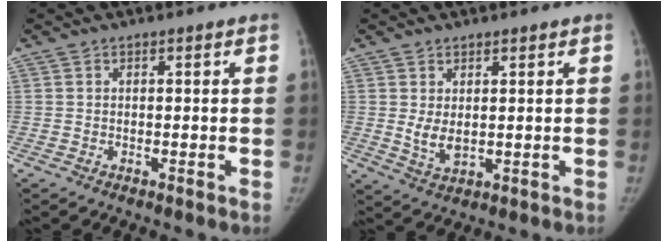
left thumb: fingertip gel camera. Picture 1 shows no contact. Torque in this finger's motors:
{"motor_torque": [-0.06, 0.11, 0.21, 0.09, 0.01]}